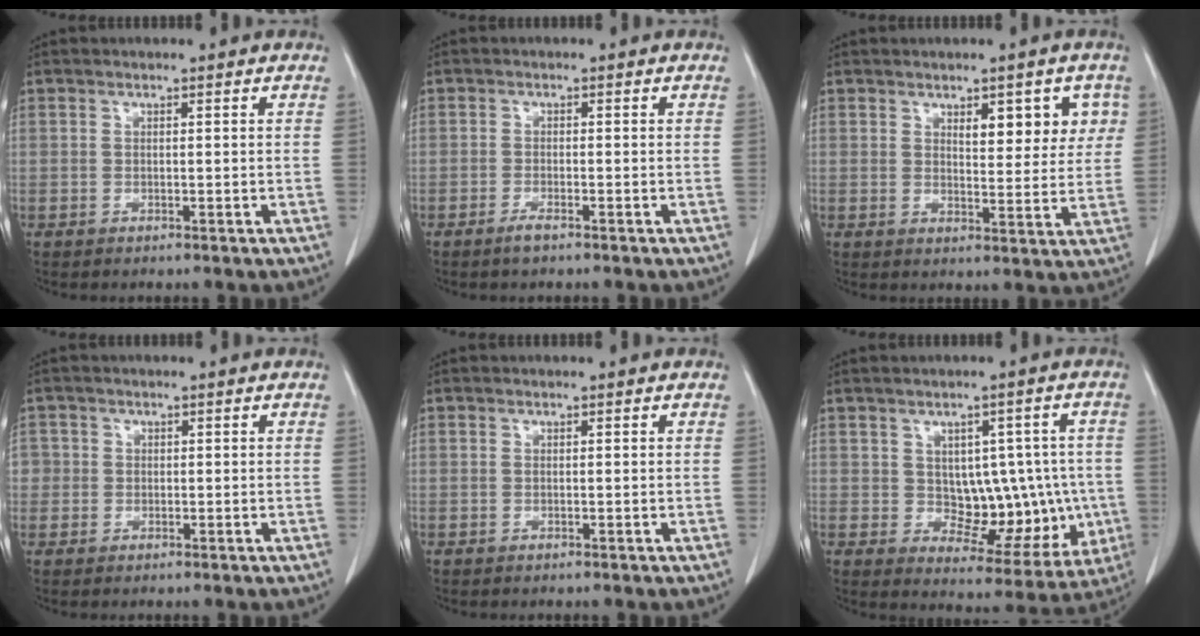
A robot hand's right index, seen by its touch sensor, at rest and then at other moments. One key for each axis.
{"total": 1.5, "fx": -1.1, "fy": 0.2, "fz": 1.0, "tx": -0.026, "ty": -0.001, "tz": -0.018}
{"total": 6.8, "fx": 2.8, "fy": 2.9, "fz": 5.5, "tx": -0.060, "ty": 0.009, "tz": 0.039}
{"total": 2.4, "fx": -0.1, "fy": 2.4, "fz": 0.1, "tx": 0.009, "ty": 0.005, "tz": -0.002}
{"total": 0.0}
{"total": 11.2, "fx": -0.2, "fy": 6.7, "fz": 9.0, "tx": -0.094, "ty": 0.023, "tz": 0.020}